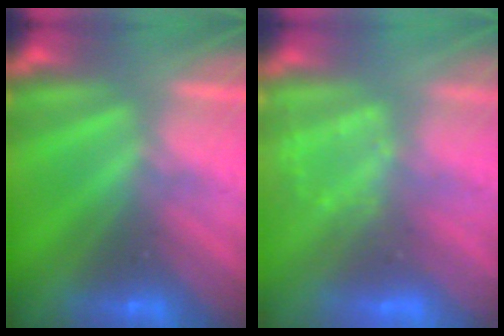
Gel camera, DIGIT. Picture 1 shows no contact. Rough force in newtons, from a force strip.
{"total": 3.0}